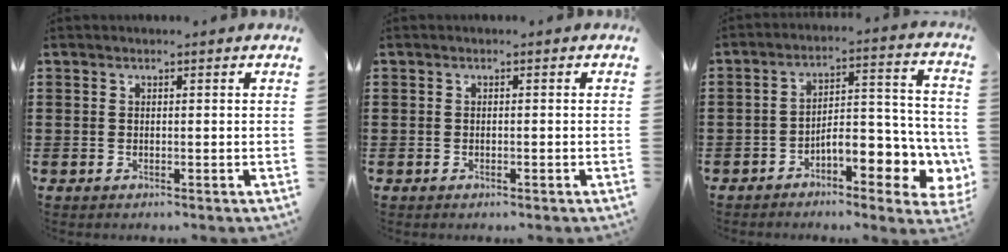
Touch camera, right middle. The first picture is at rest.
{"total": 0.6, "force": [-0.5, 0.2, 0.3], "torque": [-0.008, -0.004, -0.008]}
{"total": 7.8, "force": [-3.7, 3.0, 6.1], "torque": [-0.089, -0.016, -0.068]}